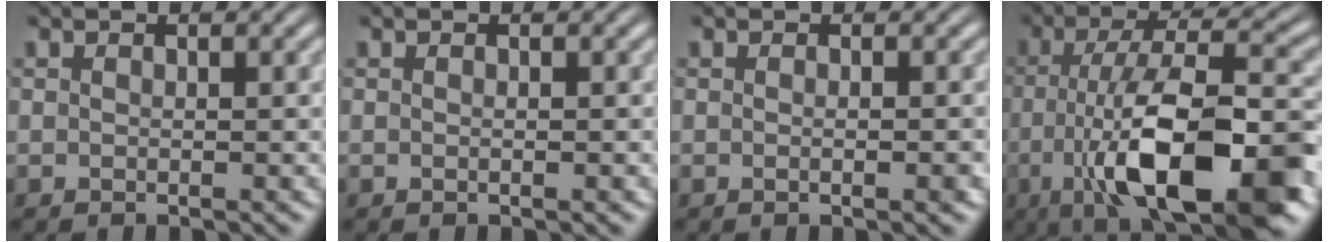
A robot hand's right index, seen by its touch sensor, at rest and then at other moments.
{"total": 0.0}
{"total": 0.9, "force": [-0.4, 0.0, 0.8], "torque": [-0.011, 0.003, -0.011]}
{"total": 13.6, "force": [-4.5, 4.7, 12.0], "torque": [-0.196, -0.020, -0.058]}